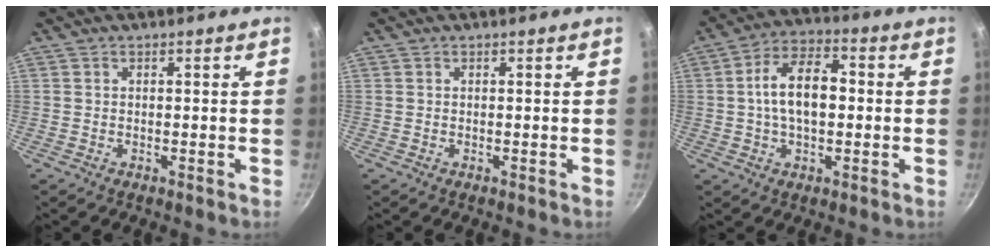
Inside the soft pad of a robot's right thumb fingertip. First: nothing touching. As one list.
[{"total": 0.0}, {"total": 11.6, "force": [0.4, 6.6, 9.5], "torque": [-0.141, 0.032, -0.003]}]